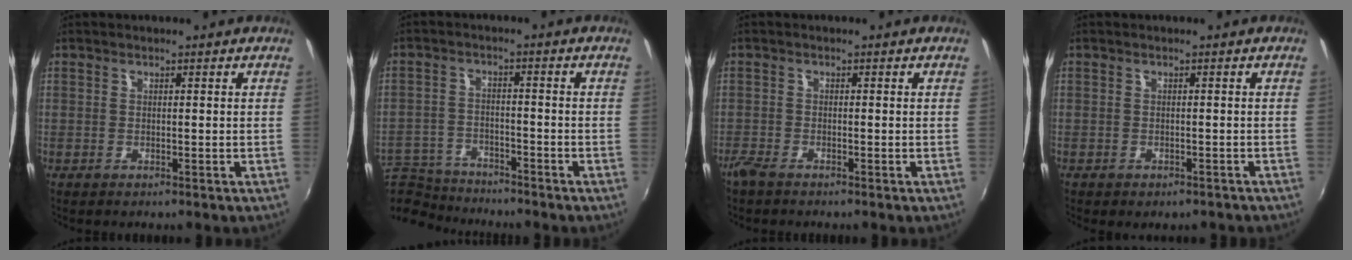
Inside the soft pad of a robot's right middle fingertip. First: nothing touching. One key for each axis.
{"total": 13.7, "fx": -12.0, "fy": 4.9, "fz": 4.6, "tx": -0.130, "ty": -0.009, "tz": -0.208}
{"total": 2.3, "fx": -2.0, "fy": 0.4, "fz": 1.0, "tx": -0.028, "ty": -0.008, "tz": -0.043}
{"total": 3.2, "fx": -2.5, "fy": 1.5, "fz": 1.4, "tx": -0.028, "ty": -0.017, "tz": -0.031}